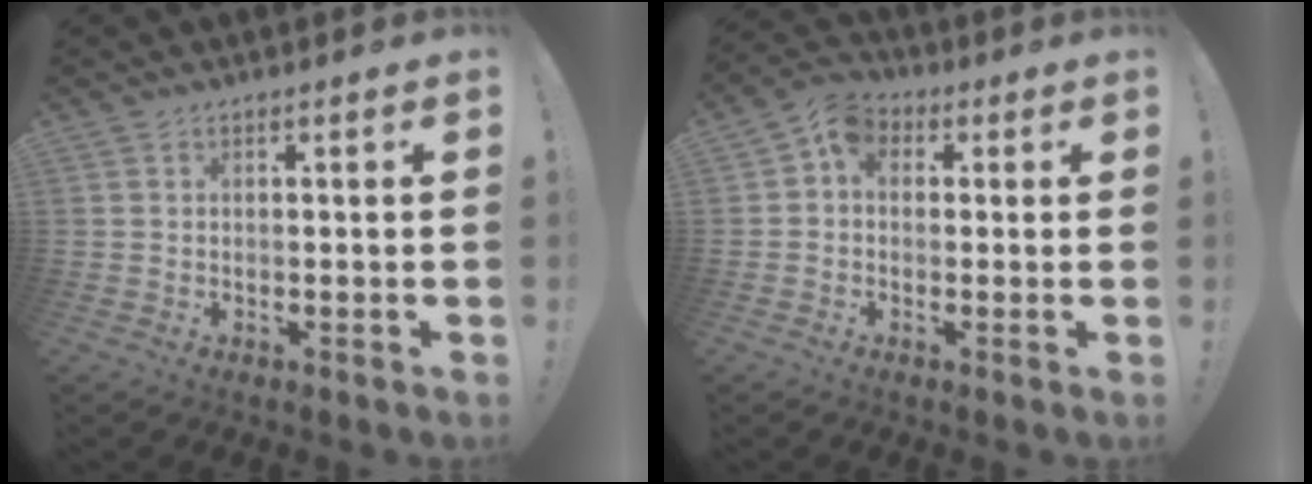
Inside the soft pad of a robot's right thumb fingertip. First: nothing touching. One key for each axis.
{"total": 6.0, "fx": 0.9, "fy": 4.8, "fz": 3.6, "tx": -0.056, "ty": 0.009, "tz": 0.020}